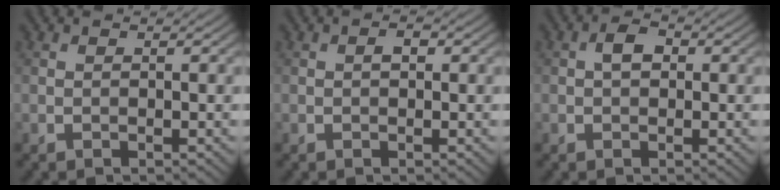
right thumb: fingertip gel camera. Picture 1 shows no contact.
{"total": 1.1, "force": [0.1, 0.6, 0.9], "torque": [-0.011, 0.002, -0.001]}
{"total": 2.3, "force": [0.1, 1.5, 1.7], "torque": [-0.034, 0.006, -0.002]}